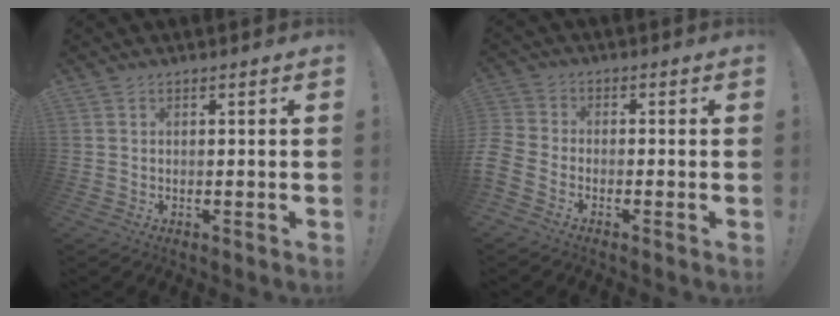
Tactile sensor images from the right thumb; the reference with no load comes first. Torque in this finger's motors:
{"motor_torque": [1.43, 0.21, 0.02, -0.19, 0.35]}